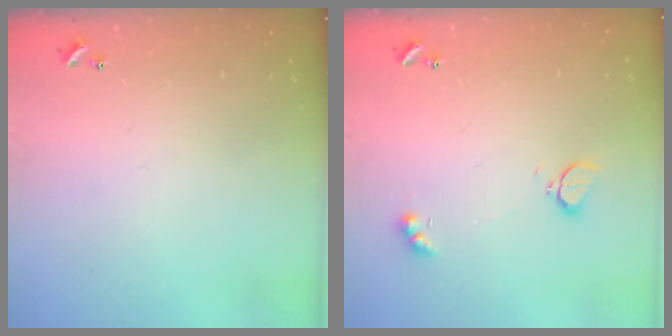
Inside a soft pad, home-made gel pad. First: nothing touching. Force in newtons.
{"total": 2.8, "press": 2.7, "slide": 0.6}